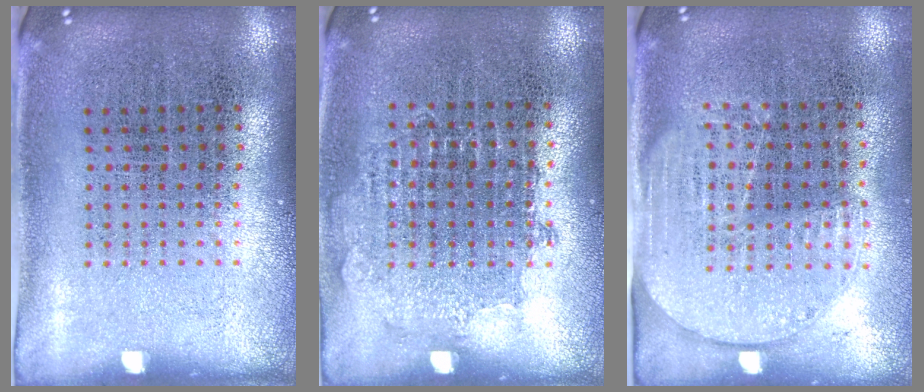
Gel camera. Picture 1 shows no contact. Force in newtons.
{"total": 0.8, "press": 0.8, "slide": 0.3}
{"total": 1.6, "press": 1.4, "slide": 0.8}